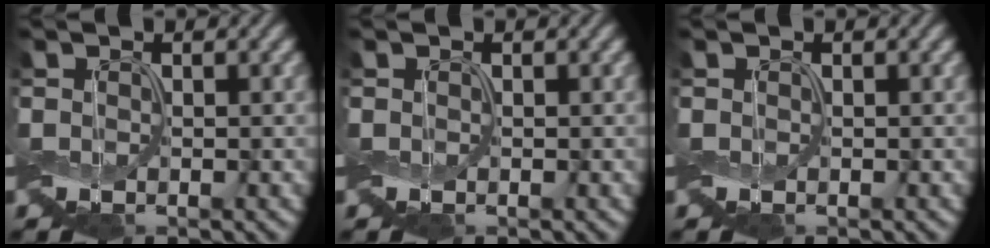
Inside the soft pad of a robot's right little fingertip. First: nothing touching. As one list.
[{"total": 0.0}, {"total": 0.0}]